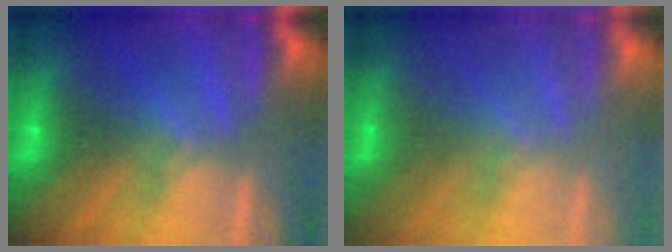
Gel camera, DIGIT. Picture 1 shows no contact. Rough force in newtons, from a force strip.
{"total": 2.2}